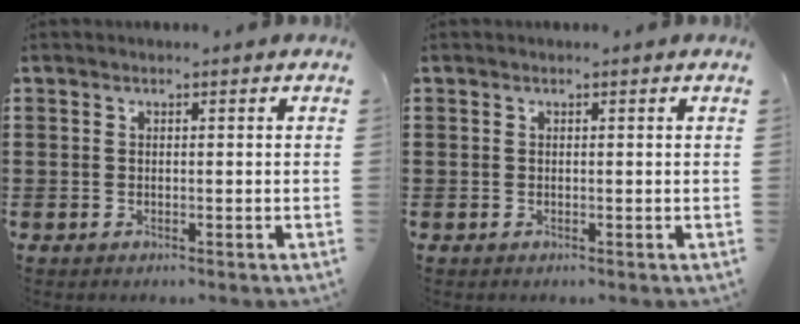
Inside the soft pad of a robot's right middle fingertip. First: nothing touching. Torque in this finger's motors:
{"motor_torque": [-0.05, 0.04, 0.00, -0.01]}